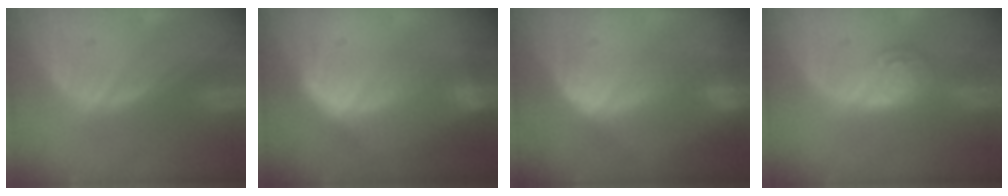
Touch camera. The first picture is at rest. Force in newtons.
{"total": 6.7, "press": 6.2, "slide": 2.4}
{"total": 5.1, "press": 4.8, "slide": 1.4}
{"total": 5.5, "press": 4.8, "slide": 2.6}